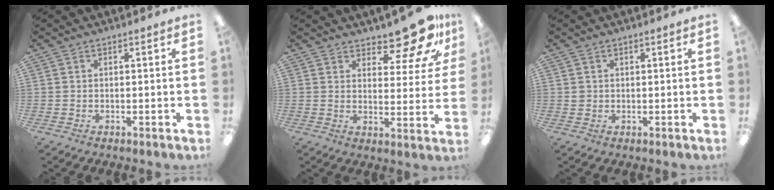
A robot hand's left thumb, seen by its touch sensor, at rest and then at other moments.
{"total": 13.2, "force": [10.5, 4.5, 6.6], "torque": [-0.081, -0.078, 0.181]}
{"total": 1.3, "force": [0.4, 1.2, 0.3], "torque": [-0.007, 0.003, 0.007]}